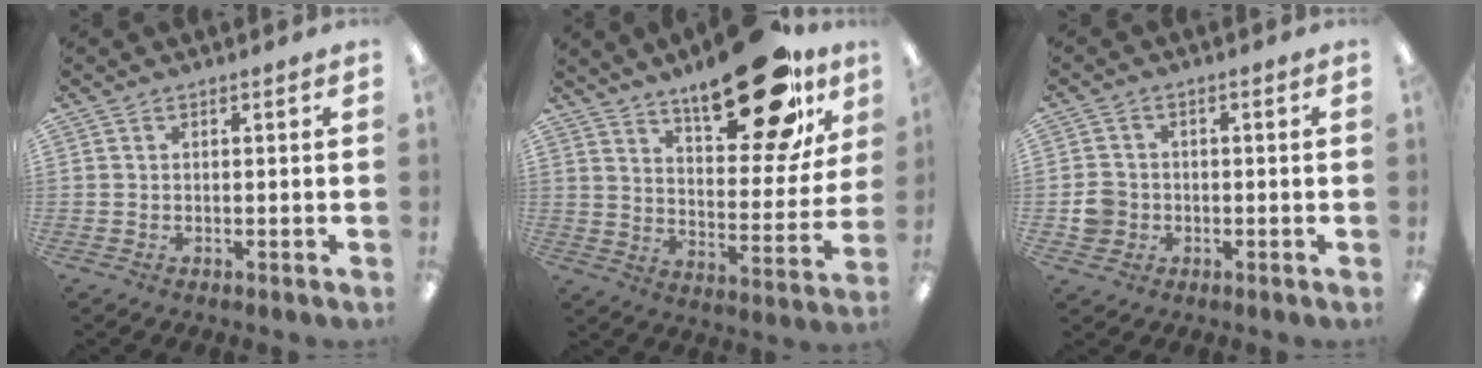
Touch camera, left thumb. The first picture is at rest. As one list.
[{"total": 24.5, "force": [16.4, 9.7, 15.4], "torque": [-0.204, -0.098, 0.264]}, {"total": 4.8, "force": [-1.1, 4.4, 1.4], "torque": [-0.017, 0.009, -0.018]}]